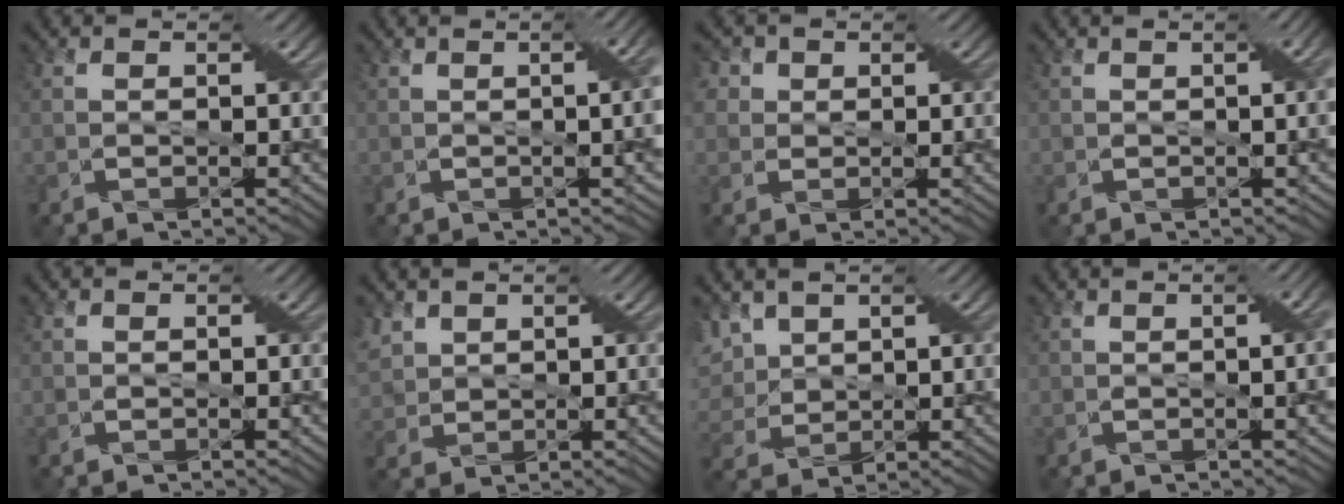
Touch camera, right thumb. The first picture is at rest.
{"total": 5.5, "force": [0.2, 0.8, 5.4], "torque": [-0.075, 0.007, 0.004]}
{"total": 5.4, "force": [2.3, 4.4, 2.2], "torque": [-0.059, 0.023, 0.031]}
{"total": 3.1, "force": [0.0, 0.4, 3.0], "torque": [-0.042, 0.012, -0.002]}
{"total": 0.0}
{"total": 4.8, "force": [2.1, 3.4, 2.6], "torque": [-0.083, 0.002, 0.040]}
{"total": 5.5, "force": [1.6, 3.8, 3.7], "torque": [-0.113, 0.005, 0.033]}
{"total": 4.3, "force": [0.1, 0.7, 4.3], "torque": [-0.061, 0.012, 0.000]}